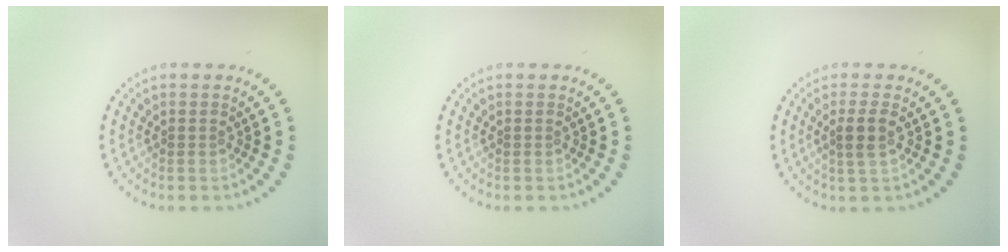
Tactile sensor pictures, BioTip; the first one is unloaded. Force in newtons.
{"total": 0.0}
{"total": 1.8, "press": 1.5, "slide": 0.9}